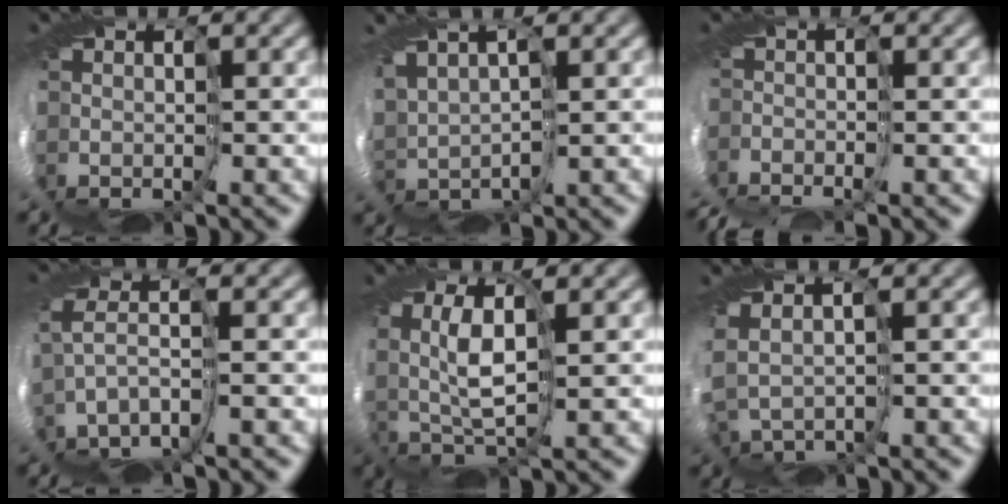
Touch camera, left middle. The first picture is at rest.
{"total": 2.4, "force": [1.6, 1.4, 1.3], "torque": [-0.048, 0.016, 0.029]}
{"total": 4.3, "force": [-3.9, 0.5, 1.8], "torque": [-0.039, -0.014, -0.071]}
{"total": 2.6, "force": [-0.9, 0.4, 2.4], "torque": [-0.073, 0.007, -0.035]}
{"total": 5.1, "force": [0.7, 2.5, 4.4], "torque": [-0.109, 0.006, 0.001]}
{"total": 2.6, "force": [0.3, 1.6, 2.1], "torque": [-0.059, 0.001, 0.013]}